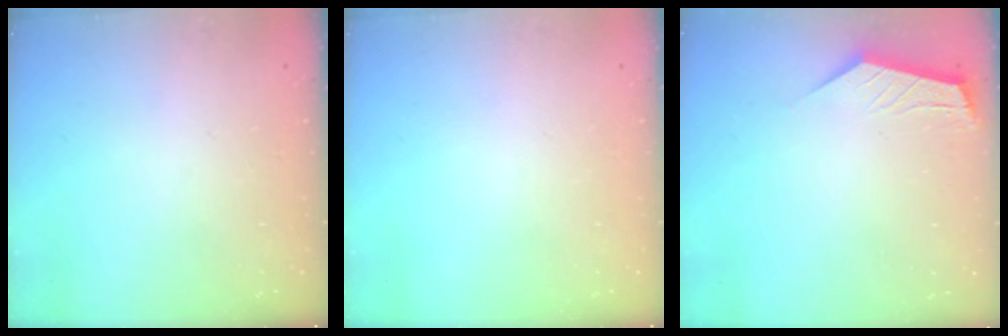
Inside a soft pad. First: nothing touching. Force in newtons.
{"total": 0.0}
{"total": 2.2, "press": 2.1, "slide": 0.4}